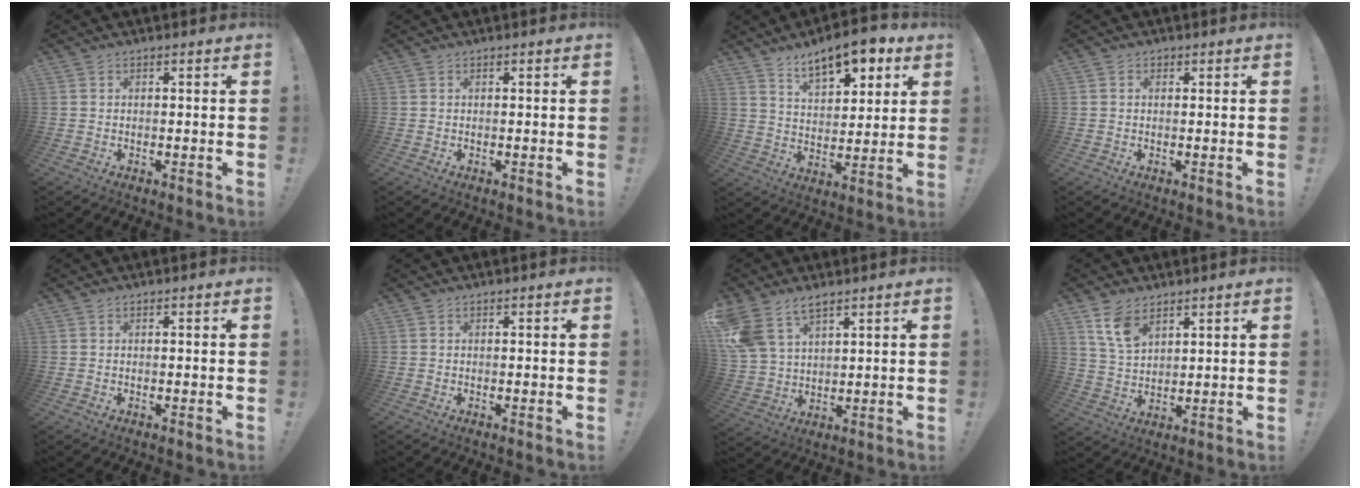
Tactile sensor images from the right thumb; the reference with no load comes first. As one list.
[{"total": 0.0}, {"total": 12.9, "force": [8.8, 5.6, 7.6], "torque": [-0.106, -0.050, 0.152]}, {"total": 0.8, "force": [0.3, 0.8, 0.2], "torque": [0.000, 0.001, 0.004]}, {"total": 0.0}, {"total": 0.0}, {"total": 10.2, "force": [7.1, 5.8, 4.4], "torque": [-0.104, -0.032, 0.147]}, {"total": 8.5, "force": [5.7, 4.5, 4.5], "torque": [-0.087, -0.021, 0.109]}]